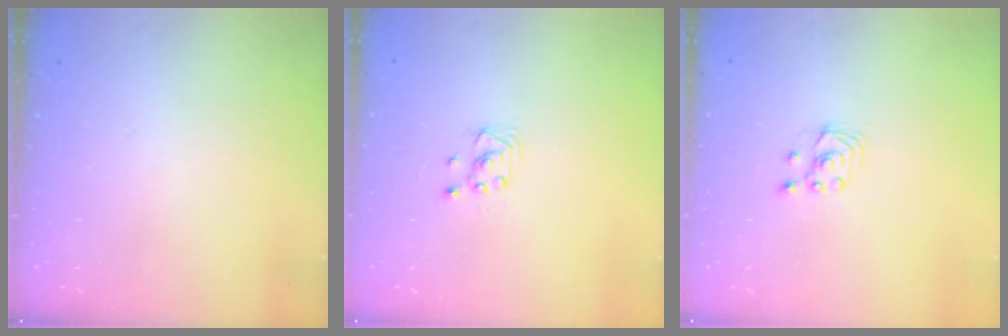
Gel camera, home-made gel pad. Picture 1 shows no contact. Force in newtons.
{"total": 1.6, "press": 1.6, "slide": 0.0}
{"total": 2.1, "press": 2.1, "slide": 0.3}